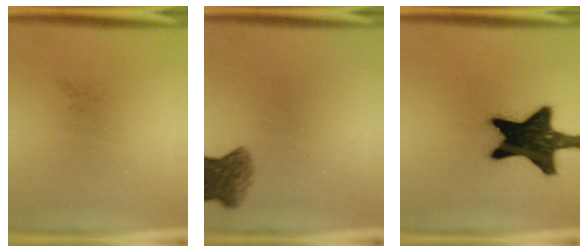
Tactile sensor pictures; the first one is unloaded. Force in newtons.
{"total": 5.8}
{"total": 19.5}